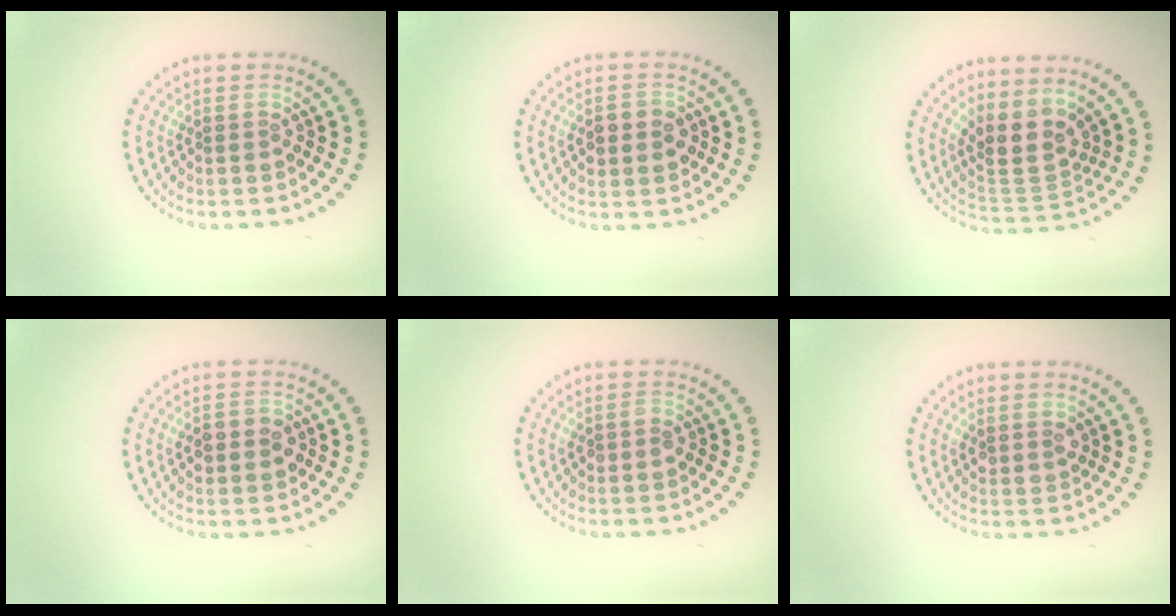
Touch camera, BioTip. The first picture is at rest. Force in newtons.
{"total": 3.0, "press": 3.0, "slide": 0.1}
{"total": 3.8, "press": 3.3, "slide": 2.0}
{"total": 2.4, "press": 2.4, "slide": 0.1}
{"total": 1.1, "press": 1.1, "slide": 0.0}
{"total": 1.5, "press": 1.3, "slide": 0.7}